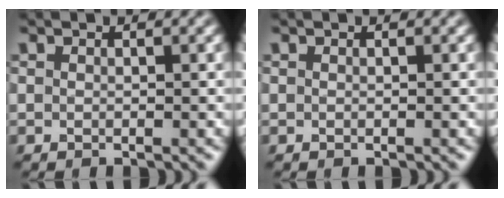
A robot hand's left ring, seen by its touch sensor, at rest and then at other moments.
{"total": 0.0}